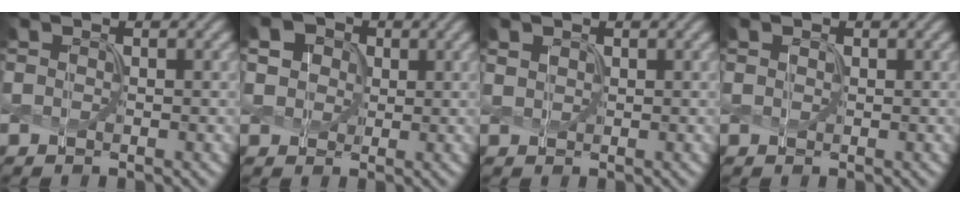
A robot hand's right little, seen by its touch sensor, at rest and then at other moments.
{"total": 6.8, "force": [3.2, 5.1, 3.2], "torque": [-0.074, 0.020, 0.037]}
{"total": 0.9, "force": [0.6, 0.6, 0.2], "torque": [-0.007, 0.001, 0.016]}
{"total": 0.5, "force": [0.2, 0.4, 0.2], "torque": [-0.006, -0.001, 0.006]}